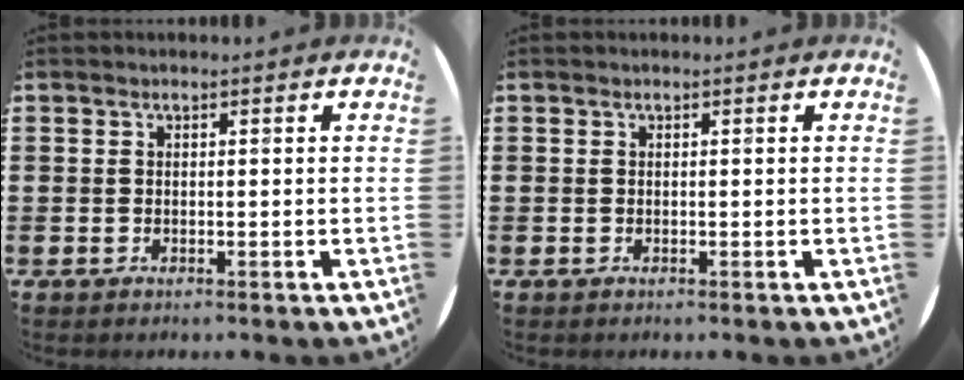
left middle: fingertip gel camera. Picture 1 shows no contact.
{"total": 0.0}